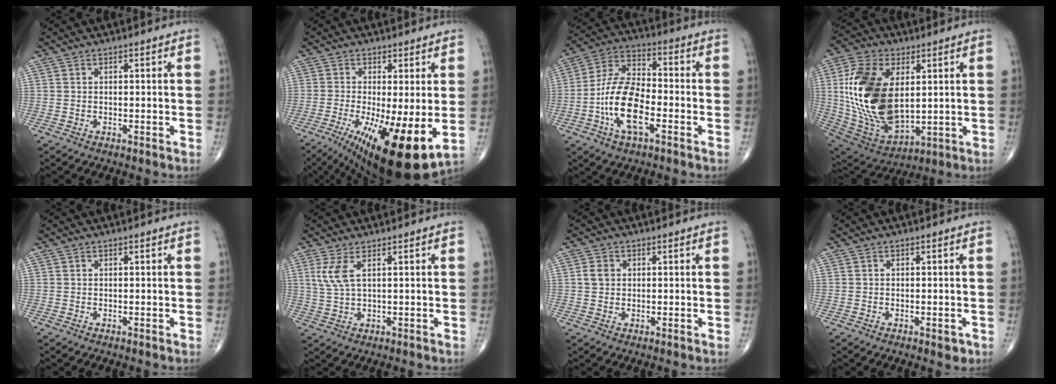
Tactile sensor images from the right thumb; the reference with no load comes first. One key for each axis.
{"total": 16.4, "fx": -4.3, "fy": 4.4, "fz": 15.1, "tx": -0.238, "ty": -0.028, "tz": -0.054}
{"total": 14.1, "fx": -4.2, "fy": 6.5, "fz": 11.9, "tx": -0.232, "ty": 0.030, "tz": -0.085}
{"total": 23.5, "fx": 3.1, "fy": 13.6, "fz": 18.9, "tx": -0.359, "ty": -0.022, "tz": 0.068}
{"total": 0.0}
{"total": 4.3, "fx": 1.7, "fy": 1.2, "fz": 3.8, "tx": -0.096, "ty": -0.004, "tz": 0.043}
{"total": 2.6, "fx": 0.5, "fy": 2.2, "fz": 1.4, "tx": -0.019, "ty": 0.002, "tz": 0.008}
{"total": 1.7, "fx": -0.8, "fy": 0.9, "fz": 1.3, "tx": -0.012, "ty": -0.001, "tz": -0.008}